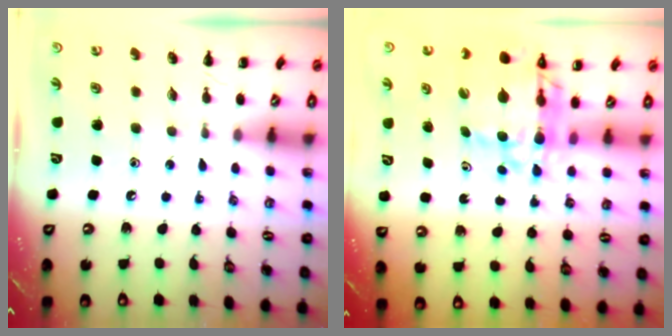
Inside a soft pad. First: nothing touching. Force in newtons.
{"total": 8.8, "press": 7.9, "slide": 3.9}